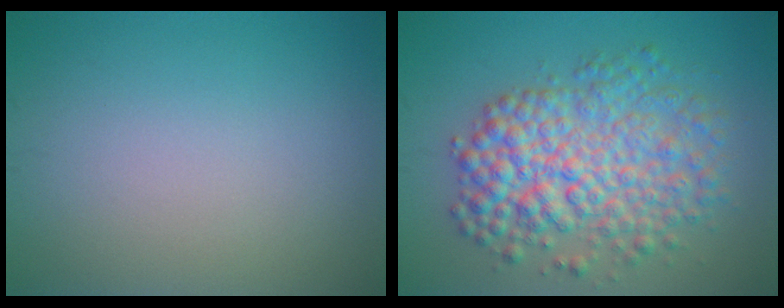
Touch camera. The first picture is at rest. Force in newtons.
{"total": 7.5, "press": 7.5, "slide": 0.1}